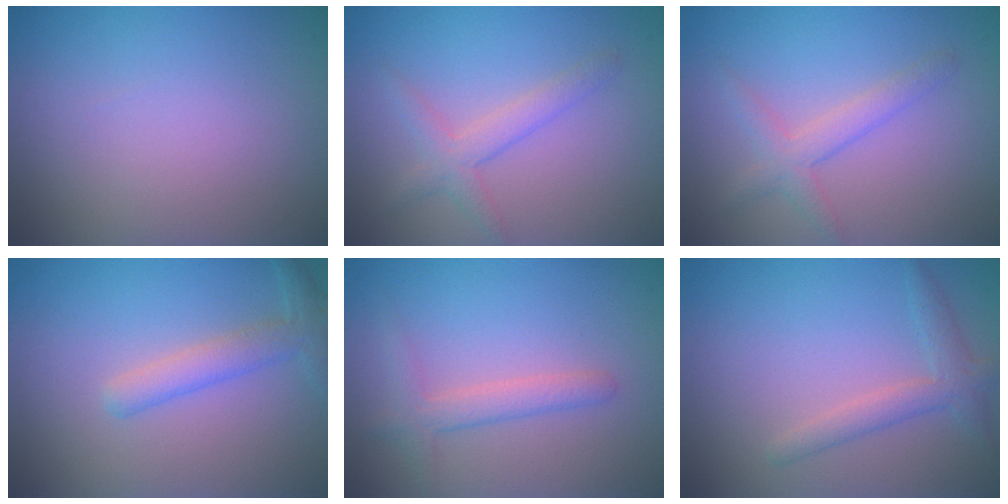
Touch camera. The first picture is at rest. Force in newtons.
{"total": 2.4, "press": 2.4, "slide": 0.2}
{"total": 2.4, "press": 2.4, "slide": 0.2}
{"total": 2.6, "press": 2.6, "slide": 0.1}
{"total": 1.8, "press": 1.8, "slide": 0.2}
{"total": 2.3, "press": 2.3, "slide": 0.1}